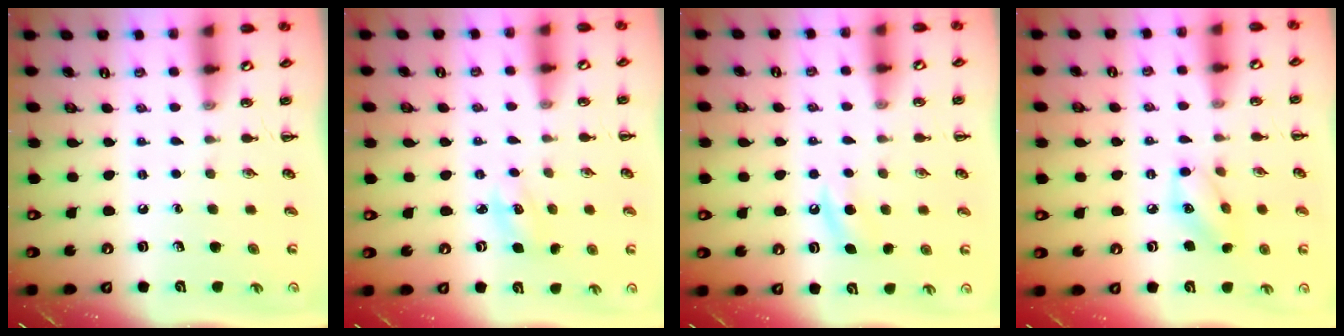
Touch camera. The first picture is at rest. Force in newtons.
{"total": 4.0, "press": 3.8, "slide": 1.2}
{"total": 6.1, "press": 6.0, "slide": 1.5}
{"total": 7.3, "press": 7.3, "slide": 0.6}